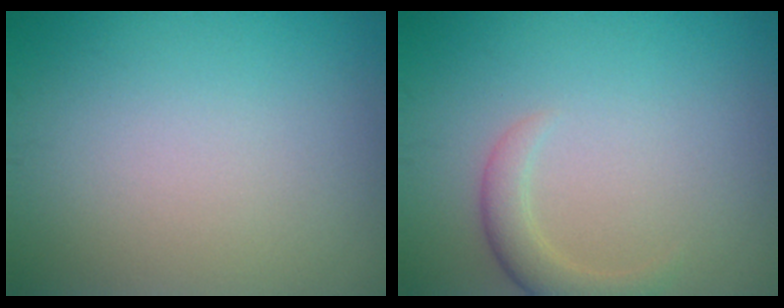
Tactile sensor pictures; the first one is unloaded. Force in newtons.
{"total": 2.5, "press": 2.5, "slide": 0.2}